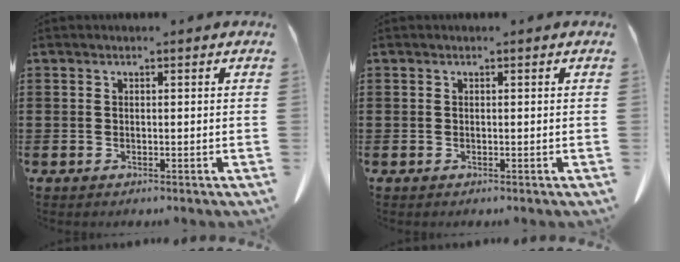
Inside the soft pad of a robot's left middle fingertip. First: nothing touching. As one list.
[{"total": 0.0}]